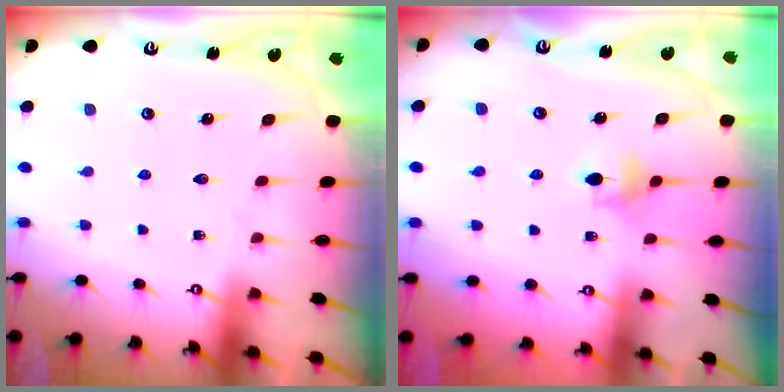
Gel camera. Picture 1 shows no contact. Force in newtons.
{"total": 4.9, "press": 4.9, "slide": 0.6}